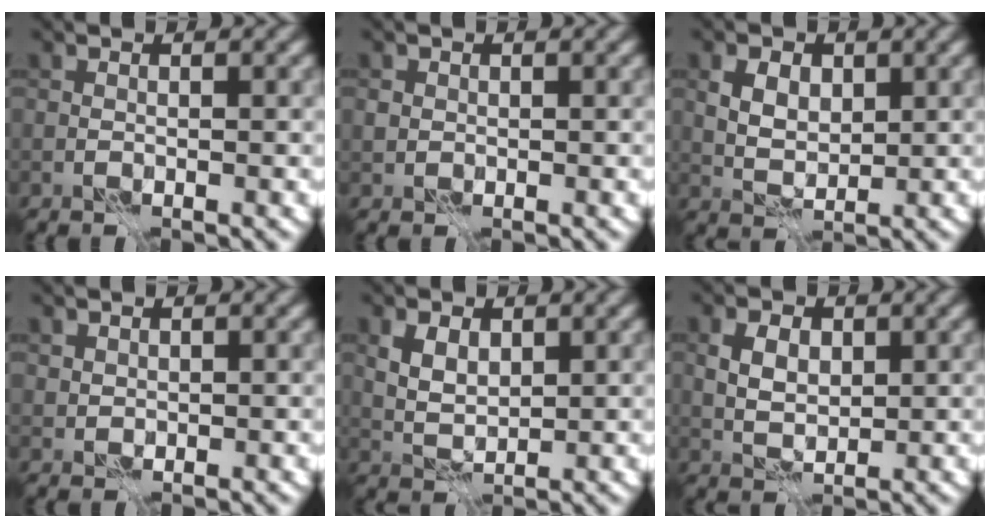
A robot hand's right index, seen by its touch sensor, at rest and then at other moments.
{"total": 0.9, "force": [0.1, 0.9, 0.2], "torque": [0.000, -0.001, 0.002]}
{"total": 3.2, "force": [1.0, 2.1, 2.2], "torque": [-0.043, 0.001, 0.016]}
{"total": 0.9, "force": [0.5, 0.8, 0.1], "torque": [-0.003, -0.002, 0.011]}
{"total": 2.9, "force": [1.0, 1.8, 2.1], "torque": [-0.045, 0.000, 0.020]}
{"total": 3.1, "force": [0.7, 2.1, 2.2], "torque": [-0.044, 0.003, 0.011]}